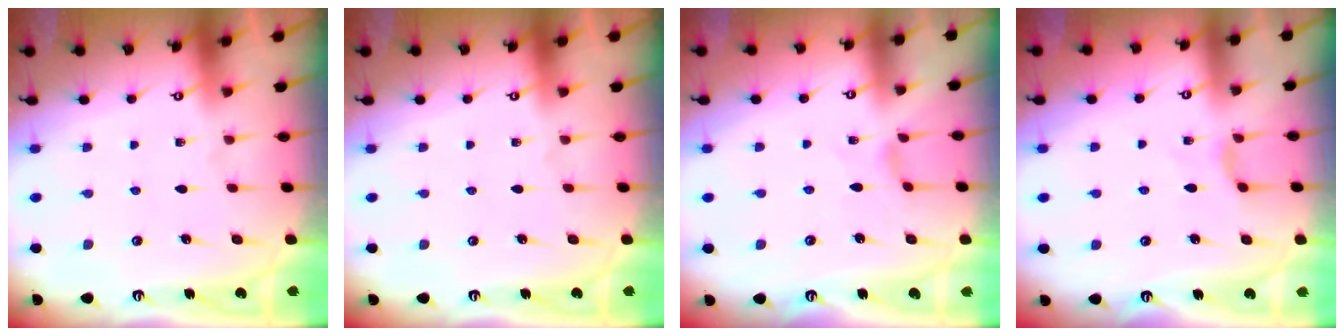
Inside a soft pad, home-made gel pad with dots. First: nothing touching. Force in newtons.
{"total": 0.0}
{"total": 0.5, "press": 0.5, "slide": 0.2}
{"total": 2.9, "press": 2.9, "slide": 0.5}